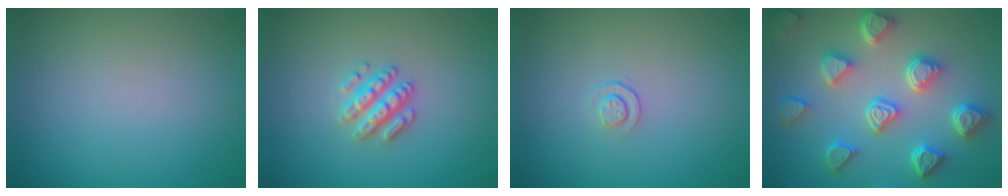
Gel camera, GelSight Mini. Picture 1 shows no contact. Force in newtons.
{"total": 2.8, "press": 2.6, "slide": 0.9}
{"total": 0.9, "press": 0.6, "slide": 0.7}
{"total": 7.2, "press": 5.8, "slide": 4.3}